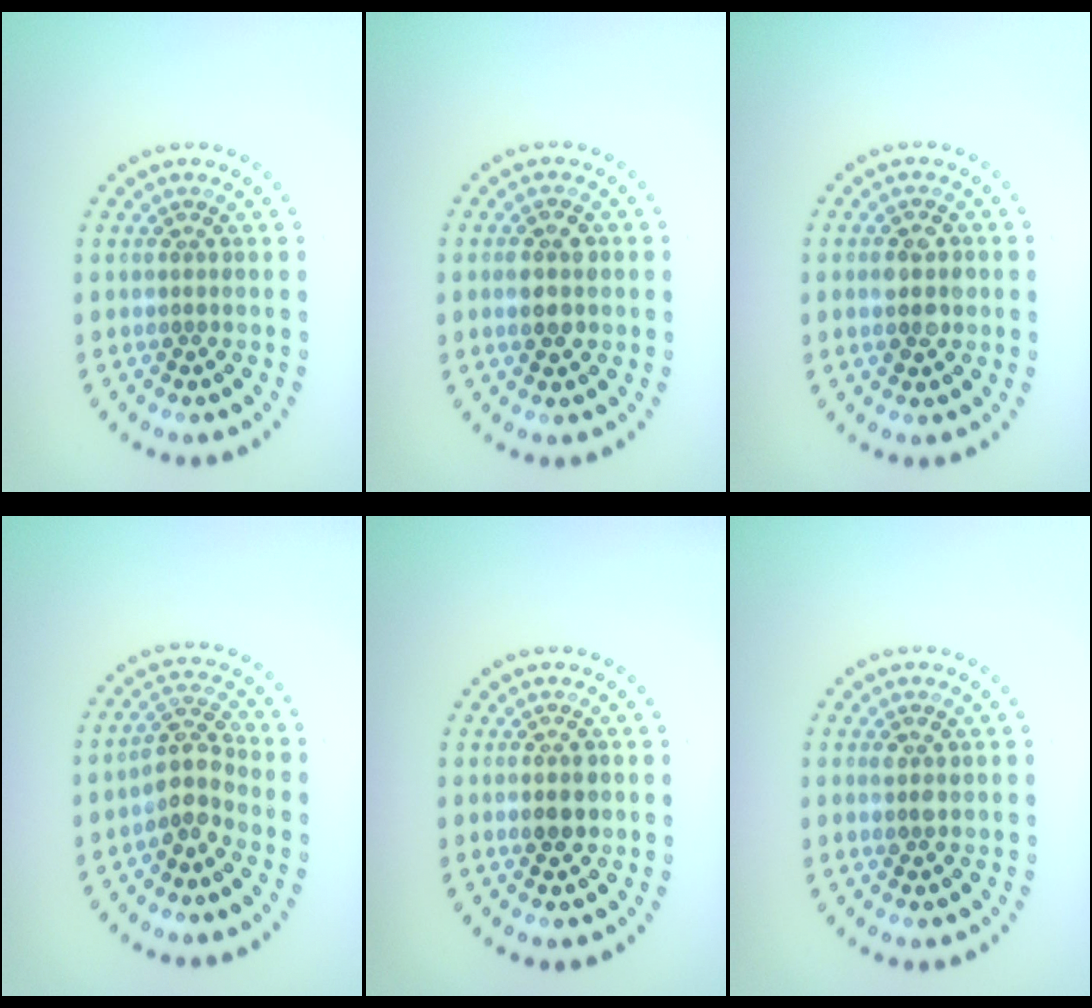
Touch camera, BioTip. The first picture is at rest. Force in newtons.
{"total": 3.0, "press": 3.0, "slide": 0.2}
{"total": 2.8, "press": 2.8, "slide": 0.2}
{"total": 2.9, "press": 2.3, "slide": 1.8}
{"total": 2.0, "press": 2.0, "slide": 0.2}
{"total": 1.3, "press": 1.2, "slide": 0.5}